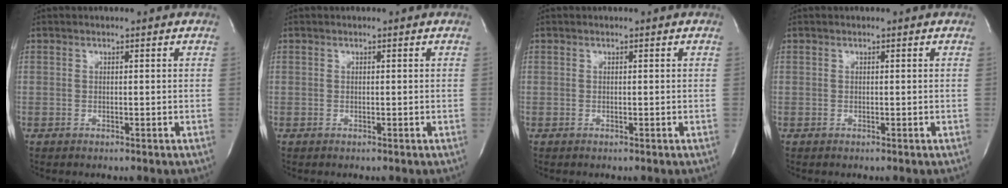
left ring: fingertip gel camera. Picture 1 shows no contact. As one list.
[{"total": 0.0}, {"total": 0.0}, {"total": 0.0}]